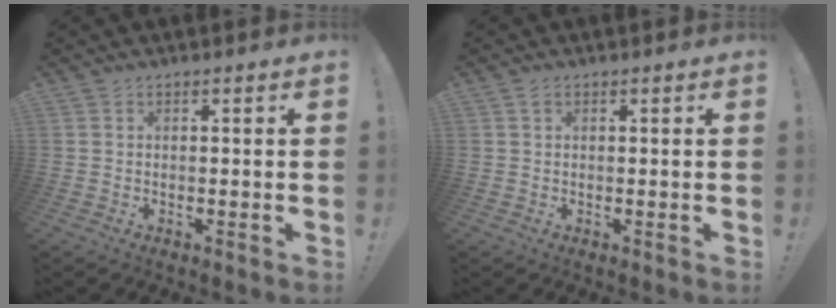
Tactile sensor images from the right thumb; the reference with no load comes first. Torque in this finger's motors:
{"motor_torque": [0.41, 0.32, 0.16, -0.06, 0.00]}